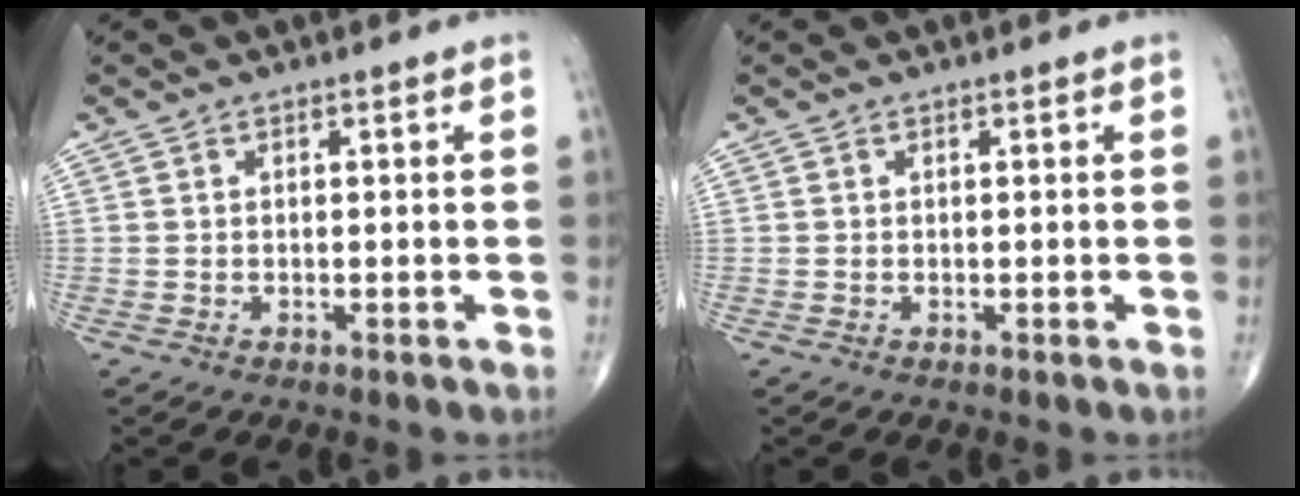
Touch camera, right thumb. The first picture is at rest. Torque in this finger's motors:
{"motor_torque": [0.21, 0.04, 0.32, 0.09, -0.07]}